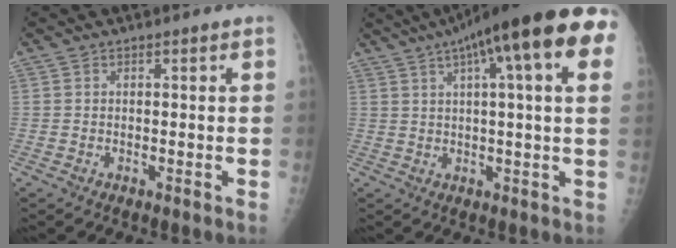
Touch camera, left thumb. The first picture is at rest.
{"total": 22.5, "force": [10.5, 4.5, 19.4], "torque": [-0.285, 0.024, 0.134]}